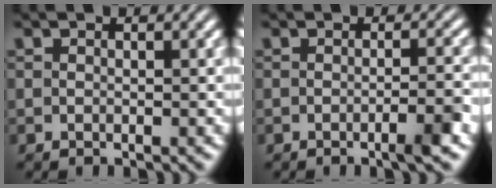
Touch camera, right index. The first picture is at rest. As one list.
[{"total": 2.2, "force": [-1.1, -0.1, 1.8], "torque": [-0.025, 0.003, -0.022]}]